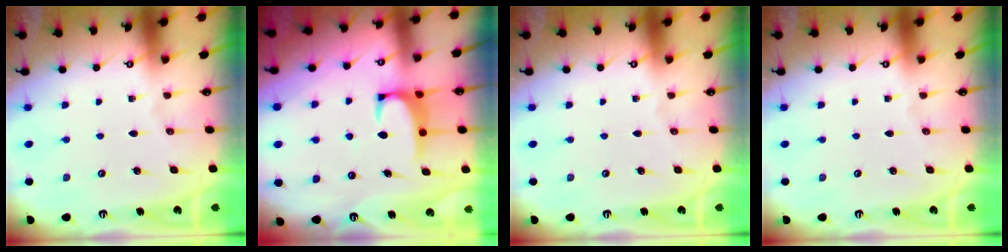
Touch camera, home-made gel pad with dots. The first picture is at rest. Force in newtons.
{"total": 1.9, "press": 1.9, "slide": 0.3}
{"total": 0.0}
{"total": 0.0}